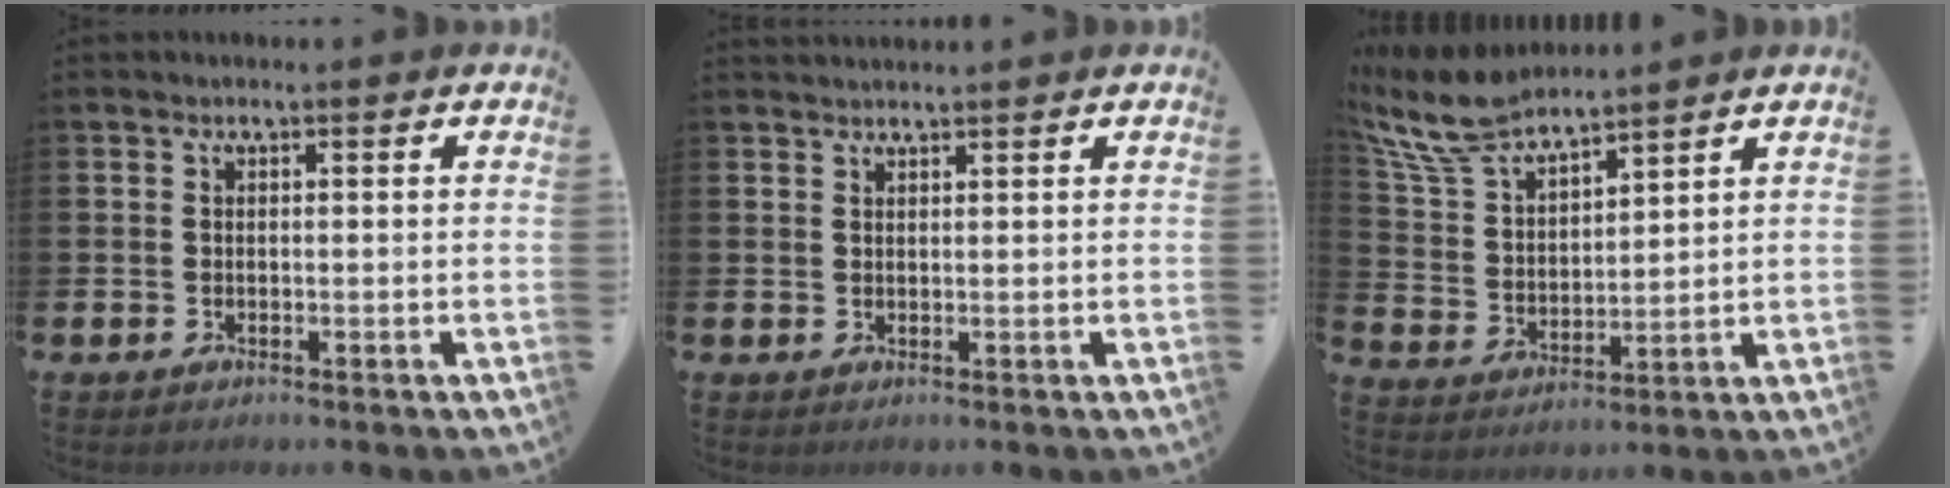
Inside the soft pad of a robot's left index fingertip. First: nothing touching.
{"total": 1.2, "force": [1.2, 0.0, 0.0], "torque": [0.002, -0.003, 0.022]}
{"total": 8.8, "force": [8.0, 2.1, 3.0], "torque": [-0.089, -0.035, 0.149]}